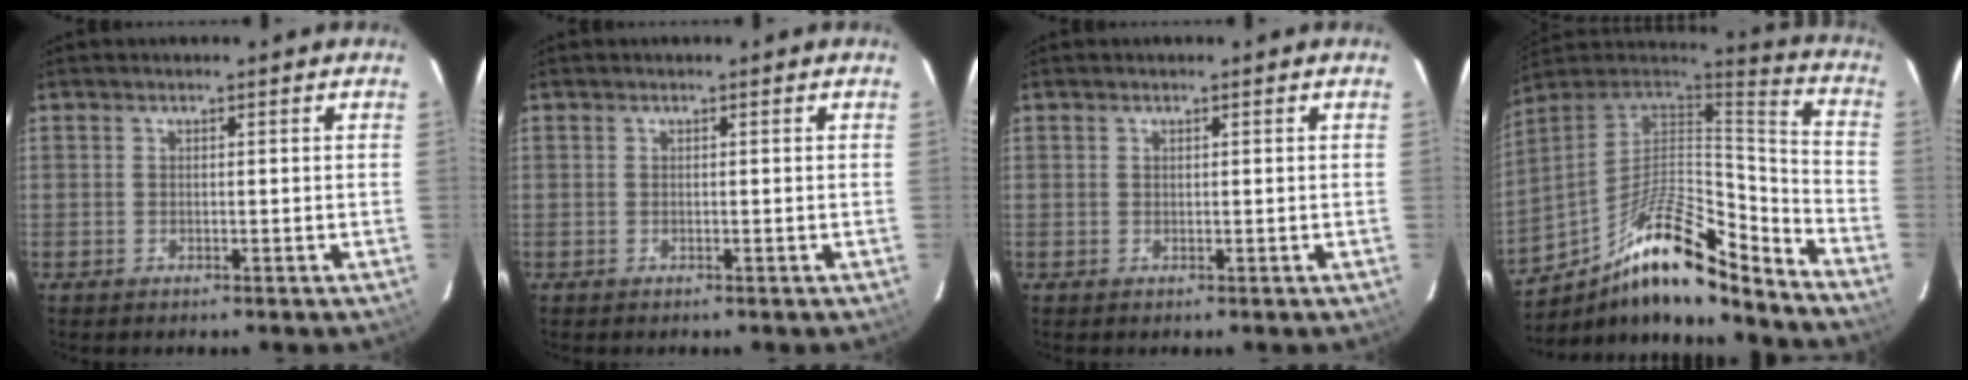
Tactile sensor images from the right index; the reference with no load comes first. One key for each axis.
{"total": 0.0}
{"total": 0.0}
{"total": 21.3, "fx": -13.9, "fy": 5.9, "fz": 15.1, "tx": -0.258, "ty": 0.002, "tz": -0.244}